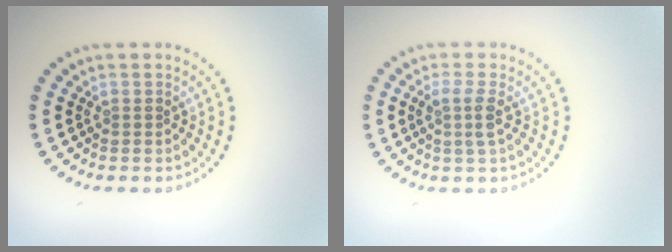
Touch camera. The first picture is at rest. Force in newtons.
{"total": 1.8, "press": 1.4, "slide": 1.2}